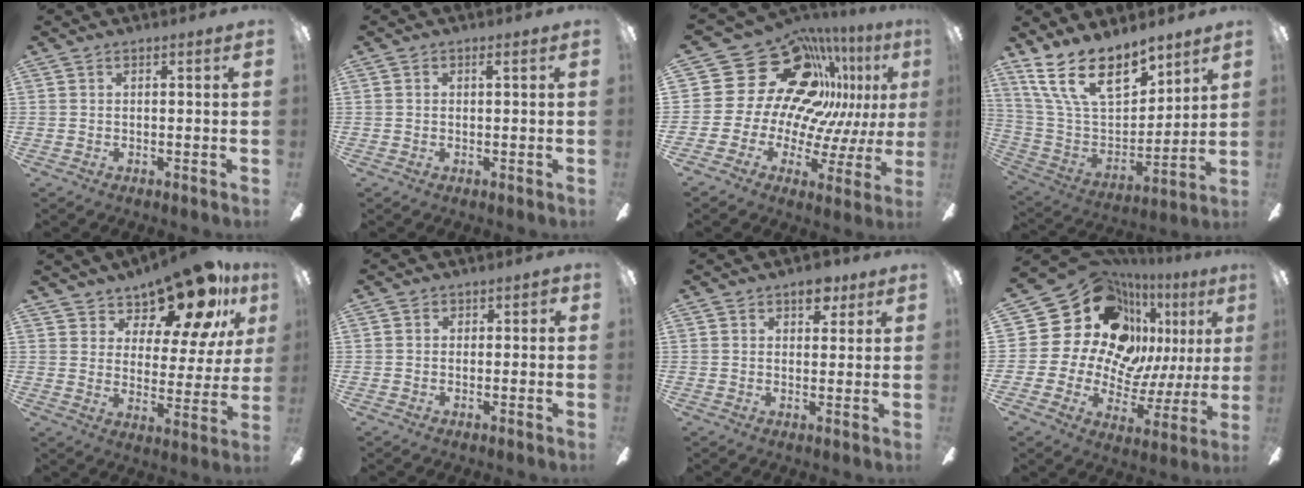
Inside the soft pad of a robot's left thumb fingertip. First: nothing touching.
{"total": 0.9, "force": [0.2, 0.4, 0.8], "torque": [-0.015, 0.005, 0.003]}
{"total": 27.8, "force": [12.3, 19.3, 15.9], "torque": [-0.263, -0.103, 0.271]}
{"total": 18.9, "force": [12.5, 9.0, 11.0], "torque": [-0.215, -0.078, 0.226]}
{"total": 15.7, "force": [13.1, 4.9, 7.2], "torque": [-0.122, -0.099, 0.224]}
{"total": 1.9, "force": [-0.8, 1.6, 0.9], "torque": [-0.014, 0.010, -0.016]}
{"total": 4.6, "force": [2.8, 2.8, 2.5], "torque": [-0.014, -0.006, 0.043]}
{"total": 23.6, "force": [9.2, 18.4, 11.5], "torque": [-0.197, -0.089, 0.200]}